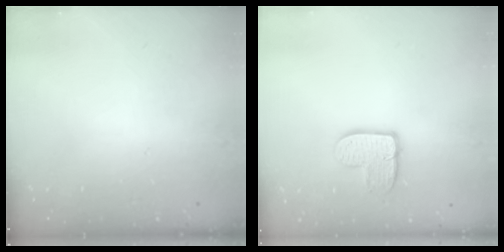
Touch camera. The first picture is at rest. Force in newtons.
{"total": 9.5, "press": 9.5, "slide": 0.3}